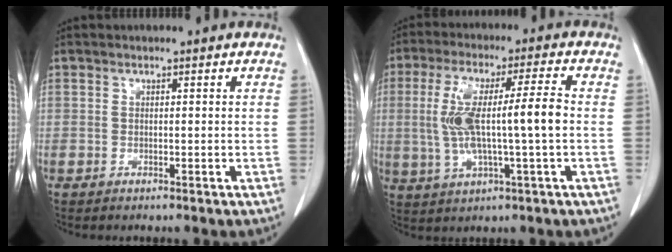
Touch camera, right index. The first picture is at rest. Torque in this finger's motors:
{"motor_torque": [1.43, -0.08, 0.66, 0.21]}